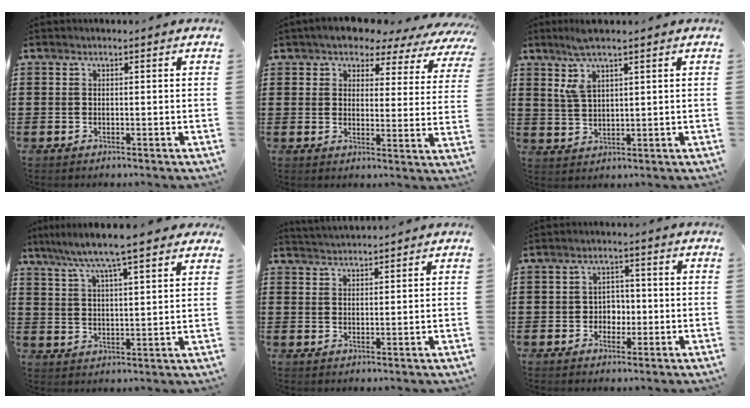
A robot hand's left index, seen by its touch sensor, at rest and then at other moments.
{"total": 4.3, "force": [3.9, 1.4, 1.1], "torque": [-0.046, -0.018, 0.065]}
{"total": 5.2, "force": [3.1, 1.1, 4.0], "torque": [-0.086, 0.004, 0.055]}
{"total": 7.3, "force": [6.0, 0.3, 4.2], "torque": [-0.102, -0.019, 0.101]}
{"total": 2.2, "force": [2.2, -0.2, -0.3], "torque": [0.000, -0.002, 0.042]}
{"total": 3.0, "force": [-0.8, 2.5, 1.4], "torque": [-0.027, 0.002, -0.022]}